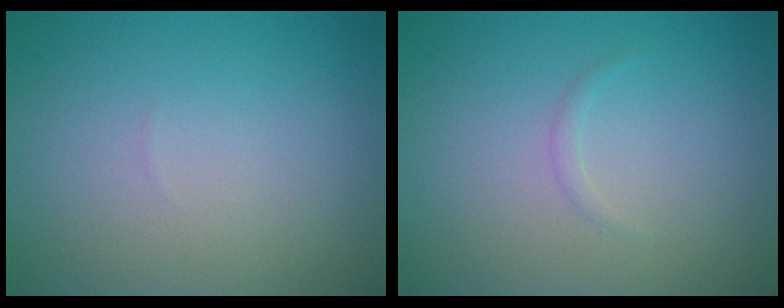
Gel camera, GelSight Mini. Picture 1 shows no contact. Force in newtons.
{"total": 0.5, "press": 0.5, "slide": 0.0}